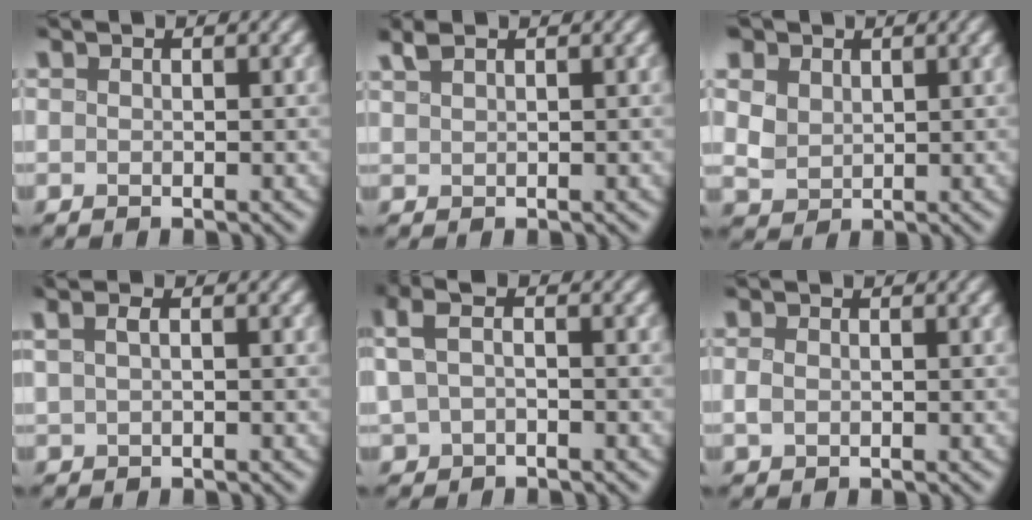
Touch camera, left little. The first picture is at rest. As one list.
[{"total": 1.4, "force": [1.1, 0.3, 0.8], "torque": [-0.017, 0.007, 0.024]}, {"total": 3.3, "force": [1.8, 2.5, 1.3], "torque": [-0.046, -0.004, 0.044]}, {"total": 1.7, "force": [0.6, 0.5, 1.5], "torque": [-0.033, 0.006, 0.009]}, {"total": 3.3, "force": [0.4, 1.8, 2.7], "torque": [-0.064, 0.008, 0.002]}, {"total": 1.0, "force": [-0.1, 0.7, 0.7], "torque": [-0.016, -0.002, -0.002]}]